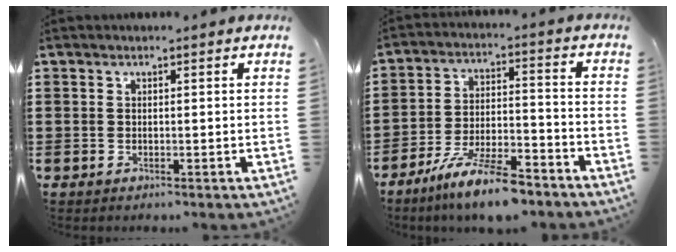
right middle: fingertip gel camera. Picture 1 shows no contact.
{"total": 10.2, "force": [-8.4, 1.3, 5.6], "torque": [-0.113, 0.010, -0.161]}